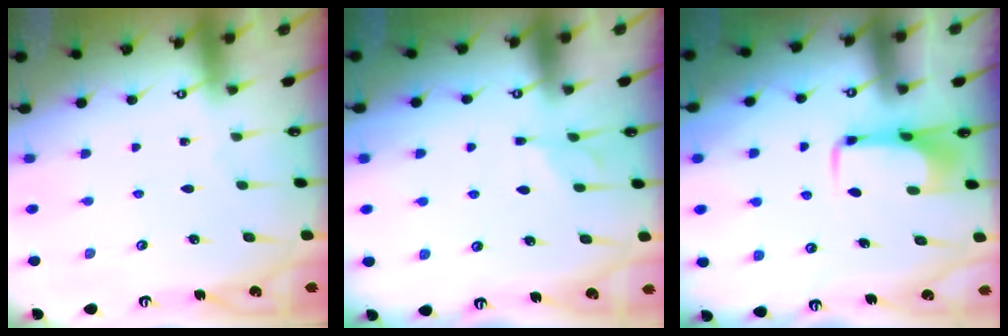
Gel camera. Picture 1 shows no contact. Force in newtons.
{"total": 6.2, "press": 6.1, "slide": 0.8}
{"total": 4.4, "press": 4.4, "slide": 0.4}